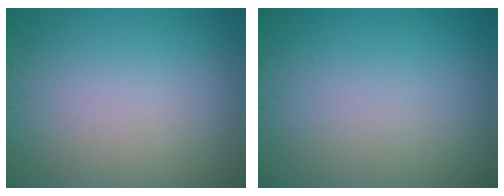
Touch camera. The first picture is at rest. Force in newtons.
{"total": 0.0}